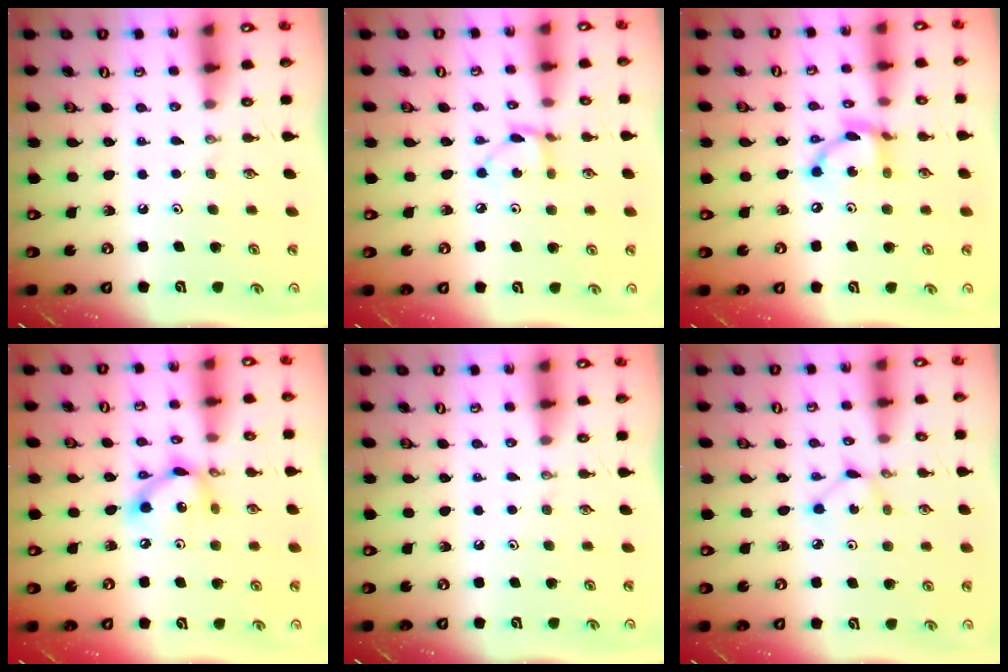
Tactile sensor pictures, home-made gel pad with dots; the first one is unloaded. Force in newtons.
{"total": 3.9, "press": 3.9, "slide": 0.1}
{"total": 11.0, "press": 11.0, "slide": 0.7}
{"total": 10.3, "press": 10.3, "slide": 0.7}
{"total": 0.0}
{"total": 1.7, "press": 1.7, "slide": 0.1}